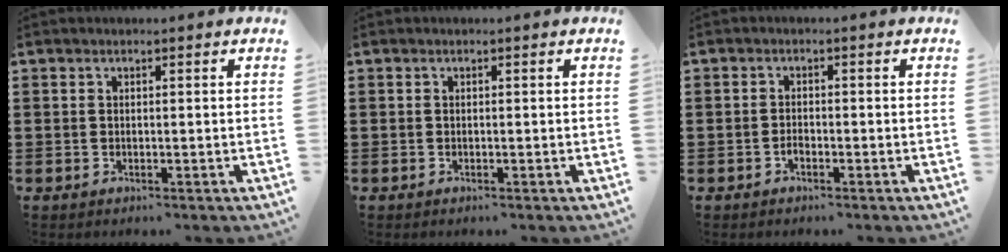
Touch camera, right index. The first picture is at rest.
{"total": 0.0}
{"total": 1.2, "force": [-0.8, 0.7, 0.6], "torque": [-0.014, -0.003, -0.015]}